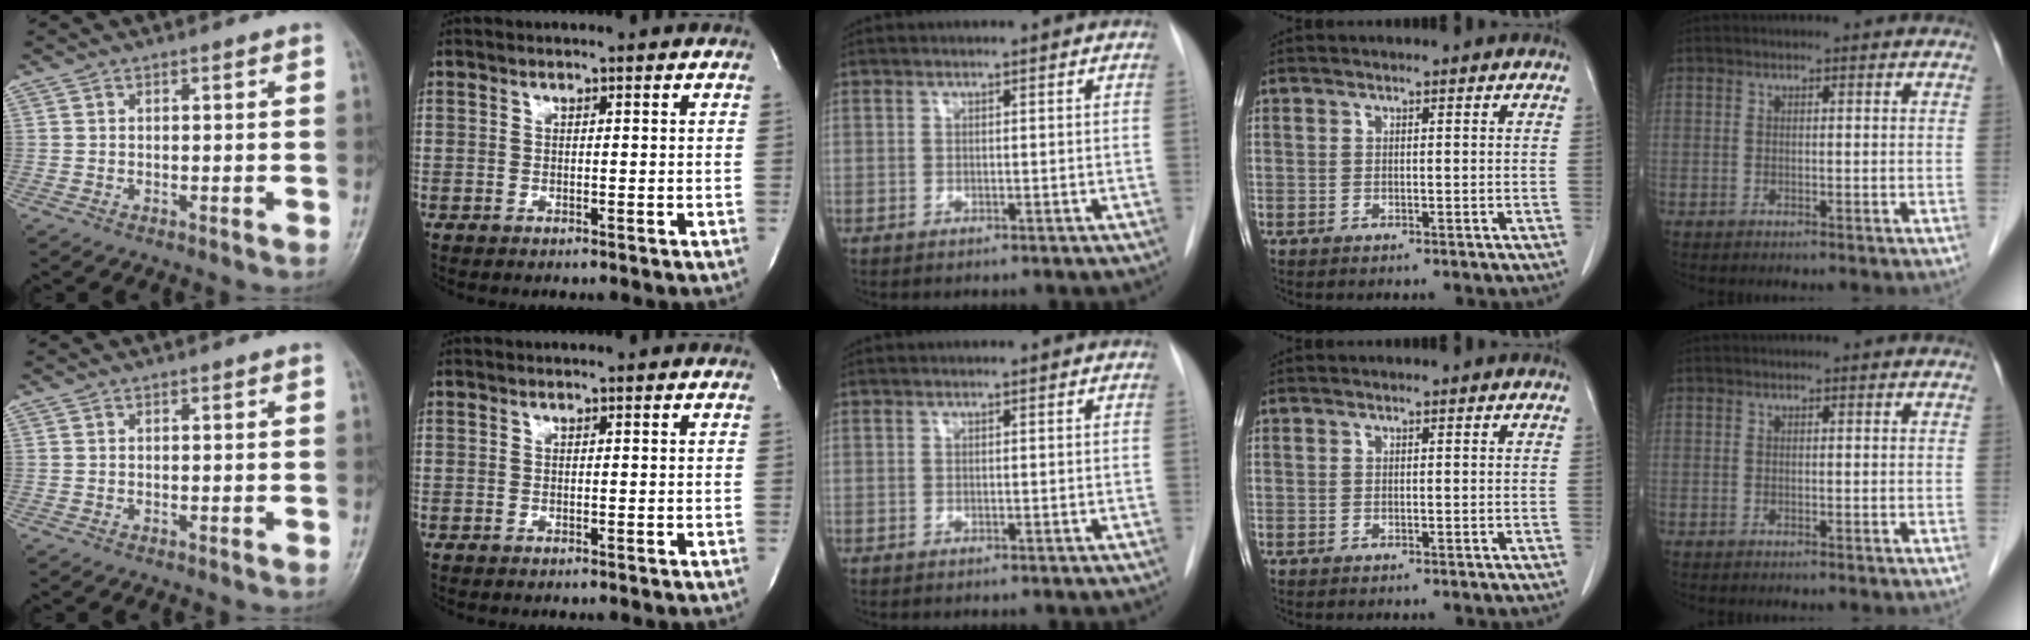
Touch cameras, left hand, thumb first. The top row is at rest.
{}